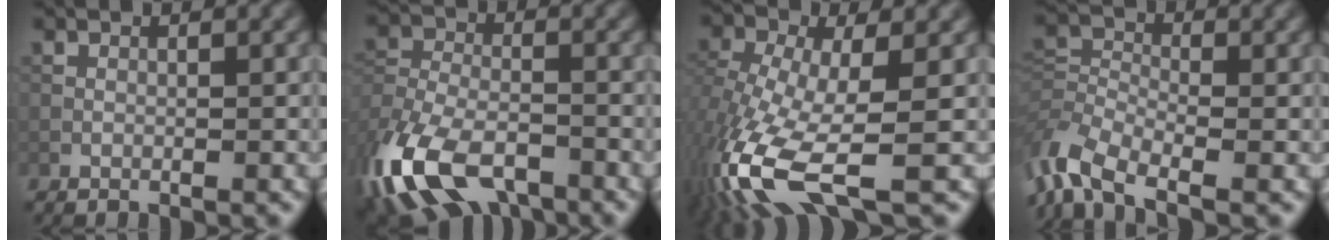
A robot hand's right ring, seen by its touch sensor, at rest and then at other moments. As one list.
[{"total": 13.3, "force": [-8.6, 6.9, 7.5], "torque": [-0.169, -0.028, -0.148]}, {"total": 12.0, "force": [-5.2, 4.7, 9.8], "torque": [-0.232, -0.026, -0.097]}, {"total": 7.0, "force": [-4.4, 3.4, 4.3], "torque": [-0.093, -0.003, -0.099]}]